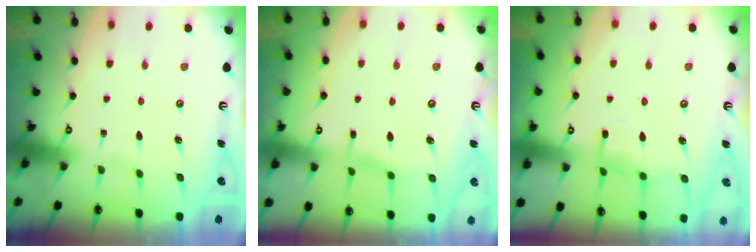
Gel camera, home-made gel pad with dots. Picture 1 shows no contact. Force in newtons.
{"total": 4.5, "press": 4.5, "slide": 0.6}
{"total": 7.6, "press": 7.6, "slide": 0.5}